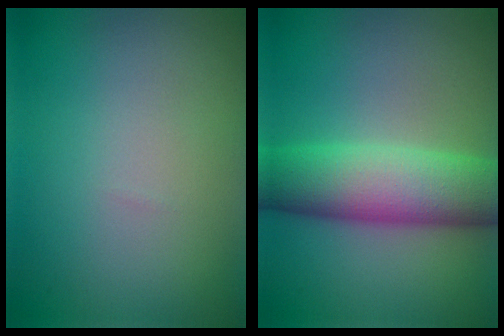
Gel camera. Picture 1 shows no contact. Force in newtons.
{"total": 8.5, "press": 8.5, "slide": 0.2}